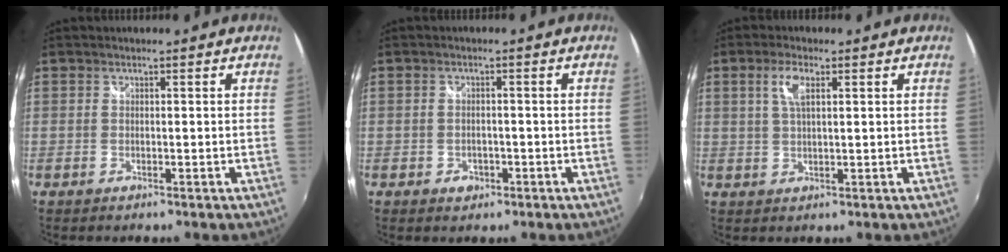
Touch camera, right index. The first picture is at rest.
{"total": 2.7, "force": [-1.2, 2.2, 1.0], "torque": [-0.020, -0.001, -0.016]}
{"total": 4.5, "force": [1.7, 1.6, 3.8], "torque": [-0.072, 0.005, 0.033]}